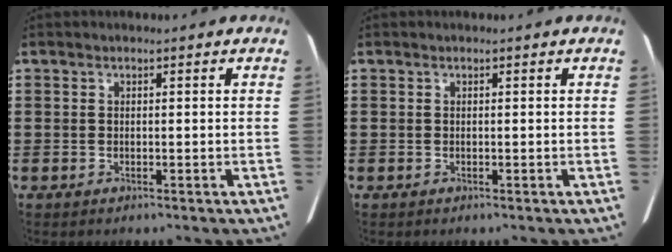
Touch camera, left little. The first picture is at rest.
{"total": 0.0}